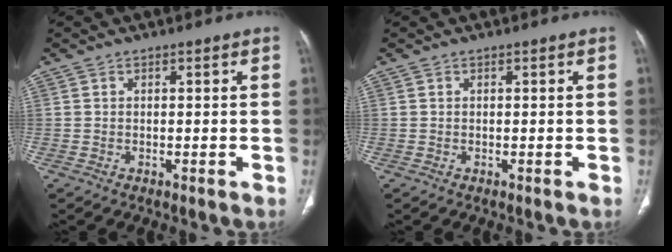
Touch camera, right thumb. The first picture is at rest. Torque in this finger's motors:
{"motor_torque": [0.00, 0.00, -0.08, -0.08, 0.01]}